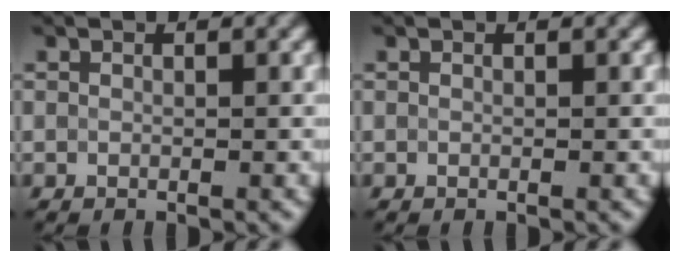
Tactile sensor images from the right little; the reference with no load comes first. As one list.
[{"total": 0.0}]